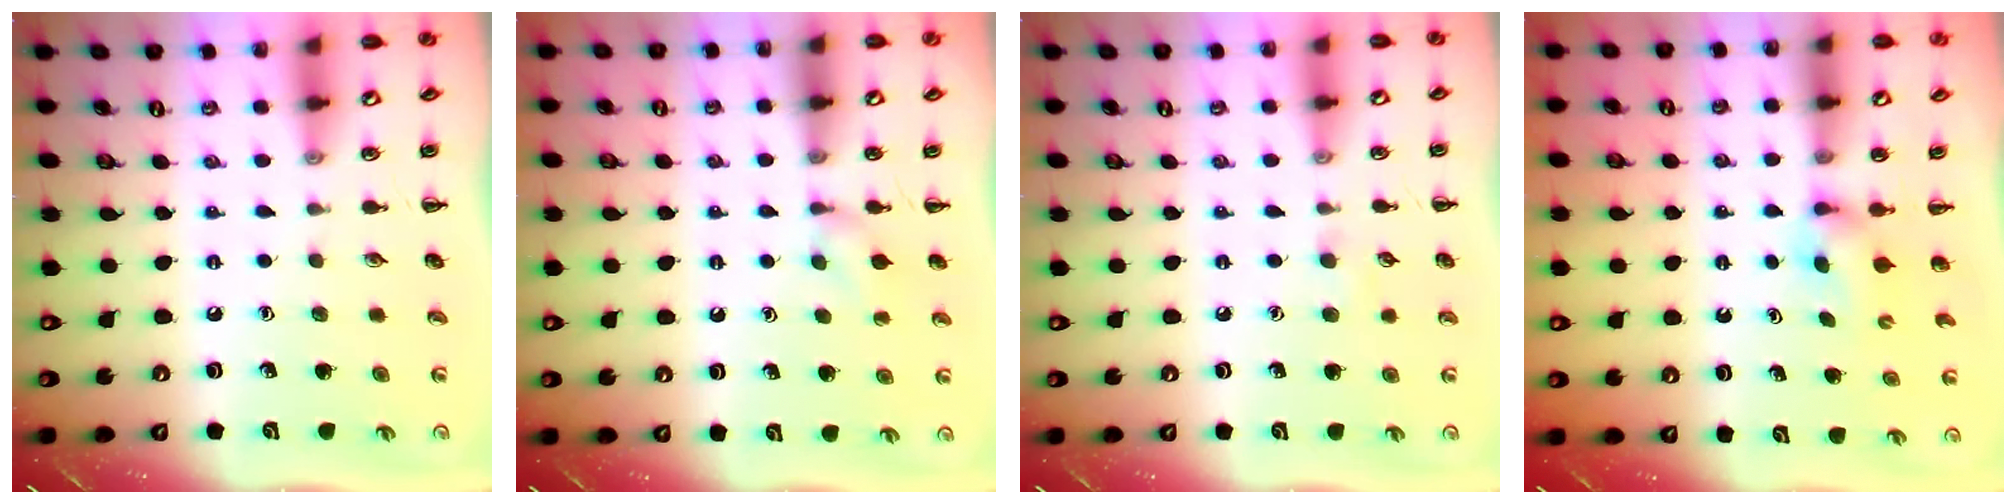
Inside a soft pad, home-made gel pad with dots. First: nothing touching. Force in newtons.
{"total": 3.6, "press": 3.3, "slide": 1.4}
{"total": 4.5, "press": 4.1, "slide": 1.7}
{"total": 2.9, "press": 2.8, "slide": 1.0}